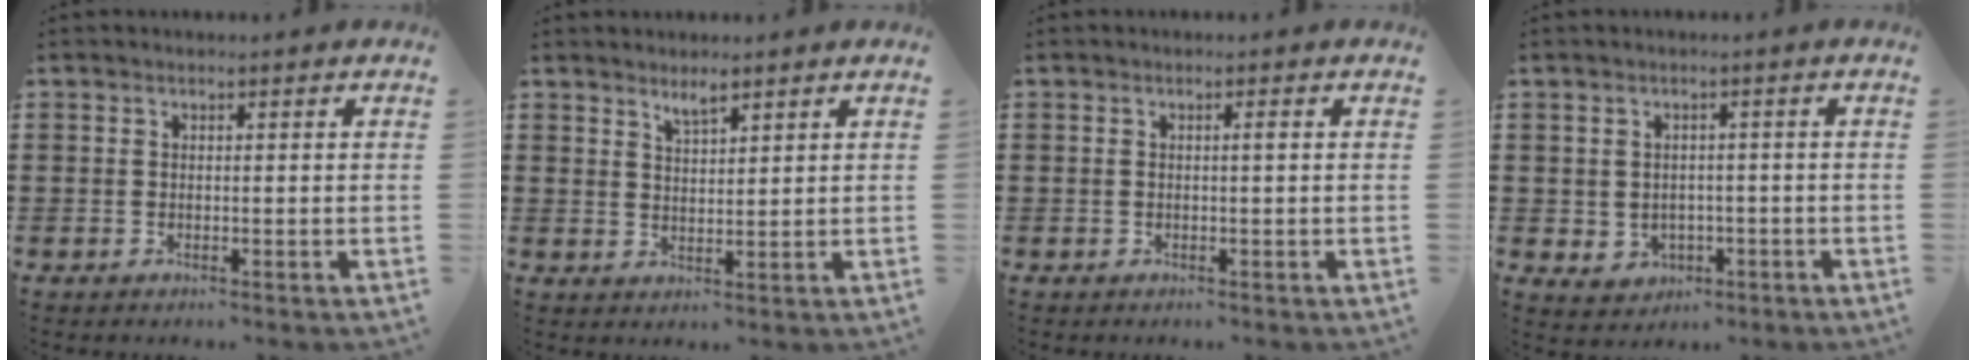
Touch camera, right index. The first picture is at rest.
{"total": 2.3, "force": [2.0, 0.5, 1.0], "torque": [-0.015, -0.002, 0.034]}
{"total": 0.8, "force": [0.1, 0.0, 0.8], "torque": [-0.014, -0.001, 0.000]}
{"total": 2.1, "force": [-0.3, 2.0, 0.7], "torque": [-0.023, 0.003, -0.009]}